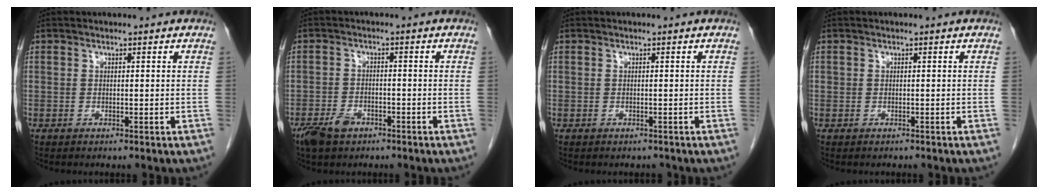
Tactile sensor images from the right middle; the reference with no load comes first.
{"total": 4.7, "force": [-3.0, 2.6, 2.5], "torque": [-0.053, -0.002, -0.048]}
{"total": 0.9, "force": [-0.8, 0.5, 0.0], "torque": [-0.005, 0.001, -0.011]}
{"total": 0.6, "force": [-0.3, 0.5, 0.0], "torque": [-0.003, 0.005, -0.005]}